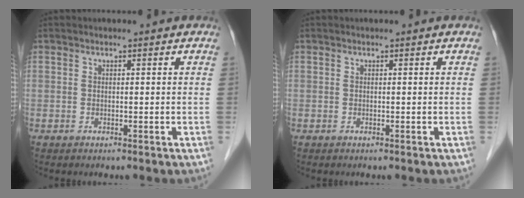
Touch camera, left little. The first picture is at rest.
{"total": 0.0}